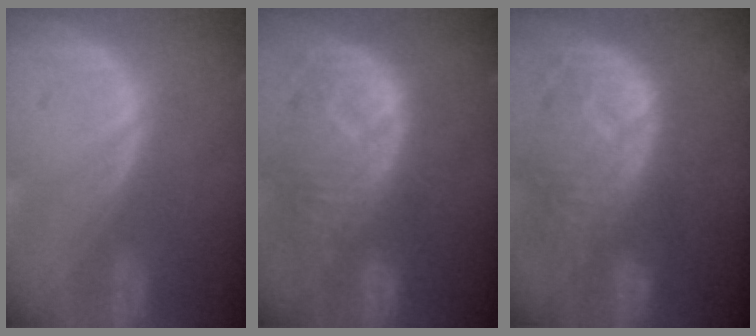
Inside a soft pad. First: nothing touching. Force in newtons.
{"total": 10.9, "press": 9.6, "slide": 5.2}
{"total": 11.4, "press": 10.0, "slide": 5.5}